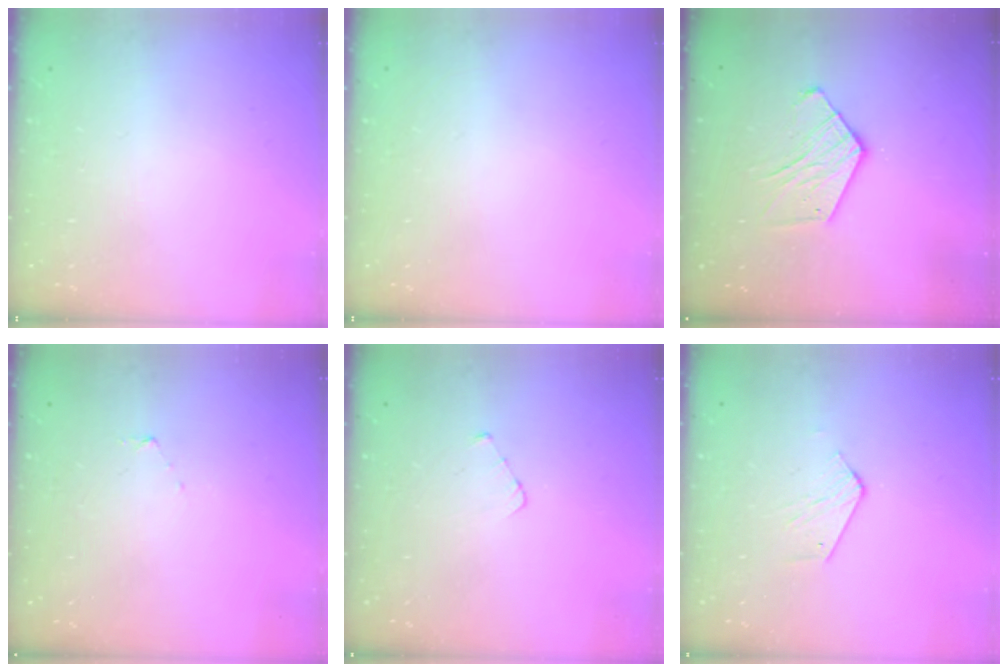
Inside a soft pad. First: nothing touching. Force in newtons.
{"total": 0.0}
{"total": 8.8, "press": 8.8, "slide": 0.3}
{"total": 3.2, "press": 3.1, "slide": 0.3}
{"total": 2.7, "press": 2.7, "slide": 0.3}
{"total": 2.6, "press": 2.6, "slide": 0.2}